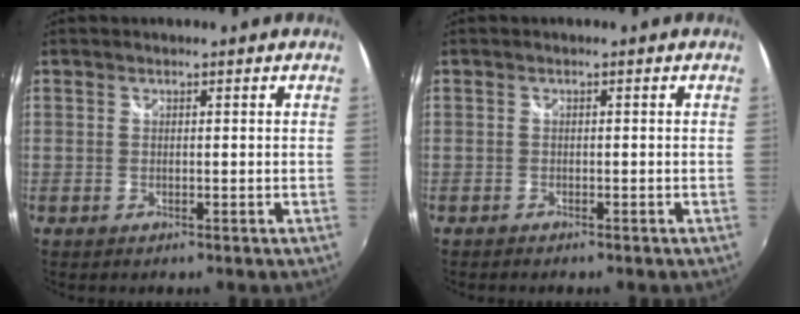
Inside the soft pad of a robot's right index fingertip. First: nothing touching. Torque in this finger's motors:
{"motor_torque": [0.05, -0.10, -0.15, 0.00]}